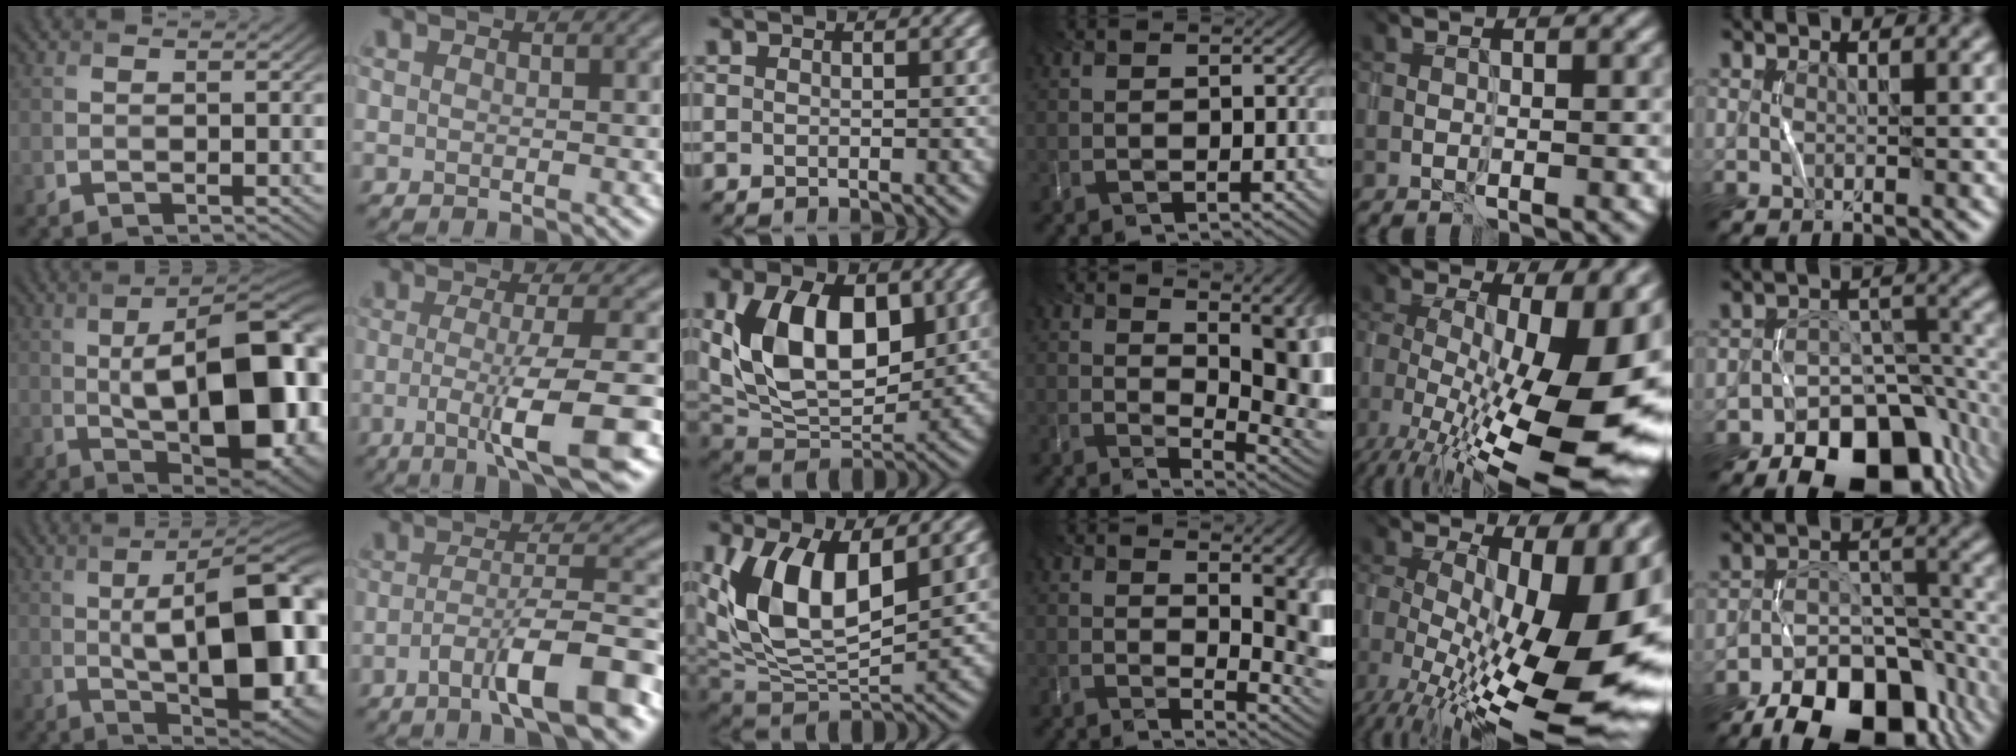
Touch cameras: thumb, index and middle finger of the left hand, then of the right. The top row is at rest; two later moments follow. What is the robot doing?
{"motion": "wrap", "object": "string"}